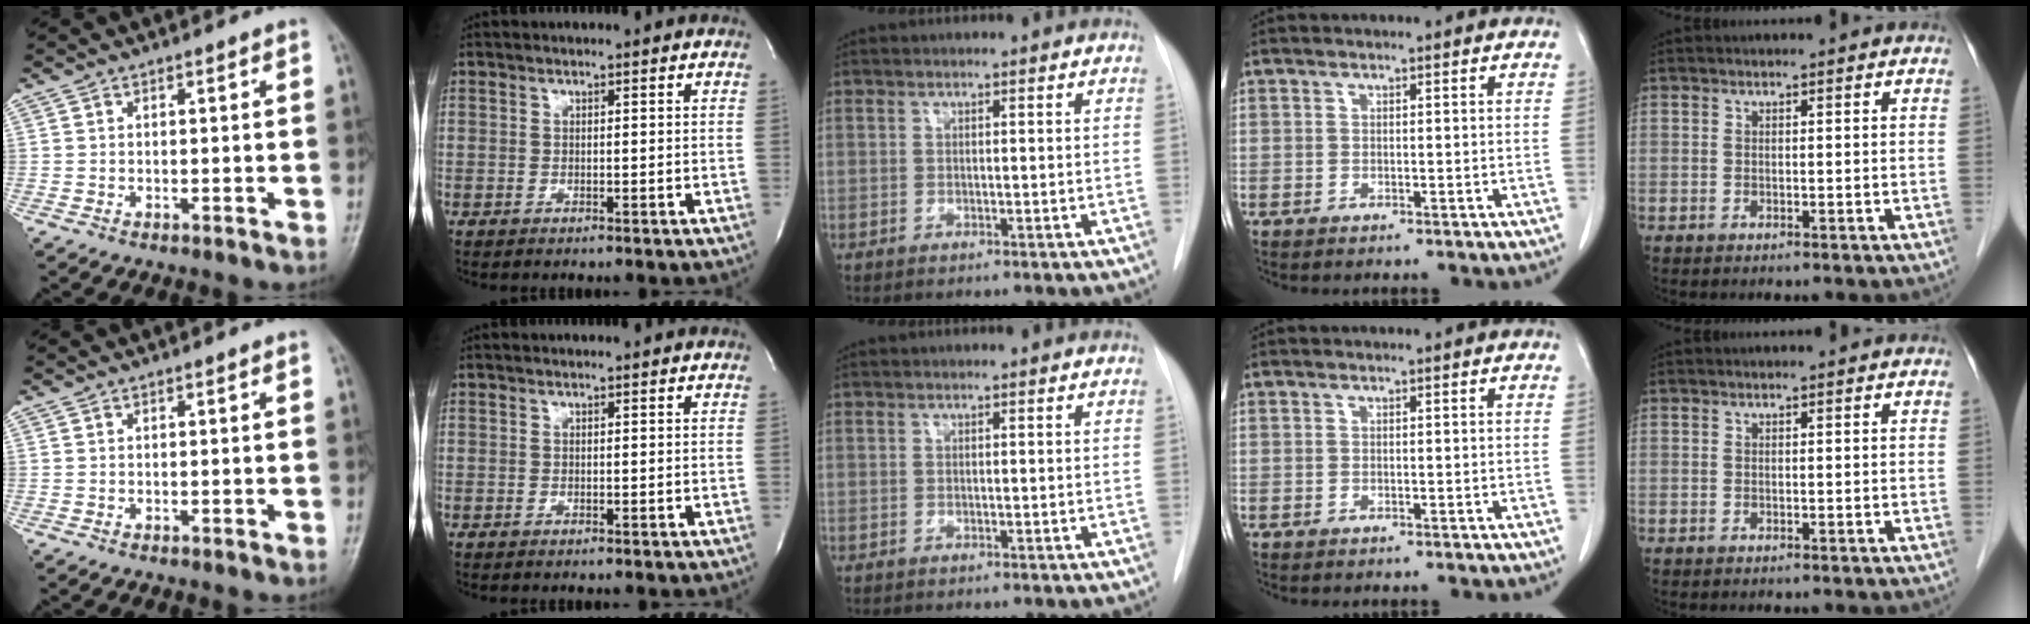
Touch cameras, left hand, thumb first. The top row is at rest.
{}